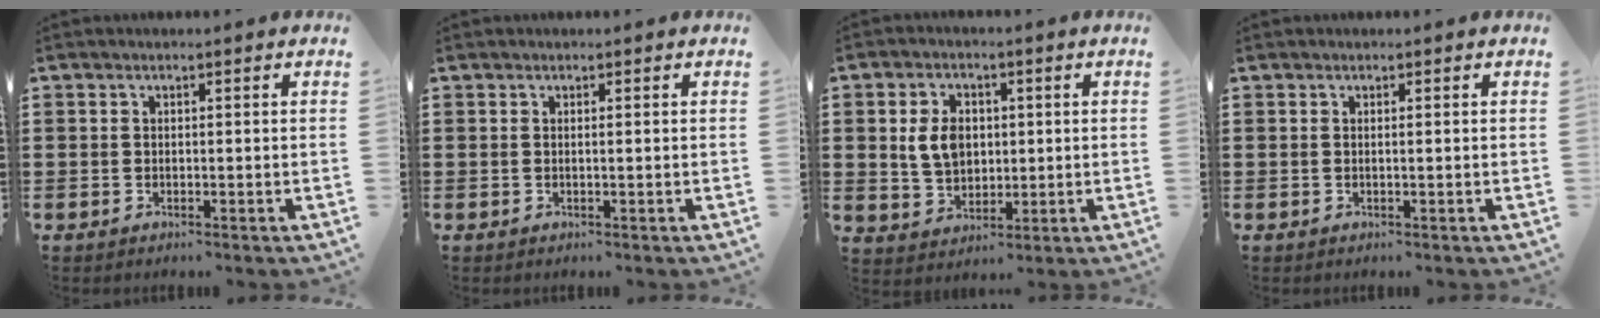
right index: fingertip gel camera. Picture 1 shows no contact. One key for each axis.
{"total": 0.0}
{"total": 6.2, "fx": 0.8, "fy": 4.5, "fz": 4.1, "tx": -0.098, "ty": 0.007, "tz": 0.007}
{"total": 0.0}